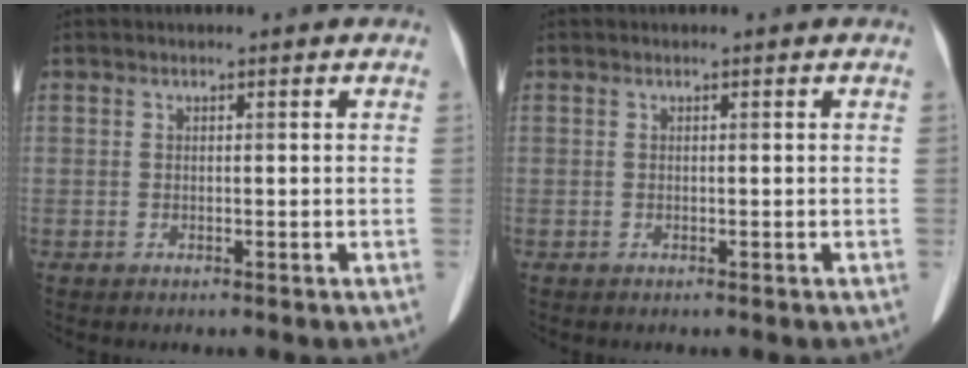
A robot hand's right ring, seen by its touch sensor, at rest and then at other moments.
{"total": 0.0}